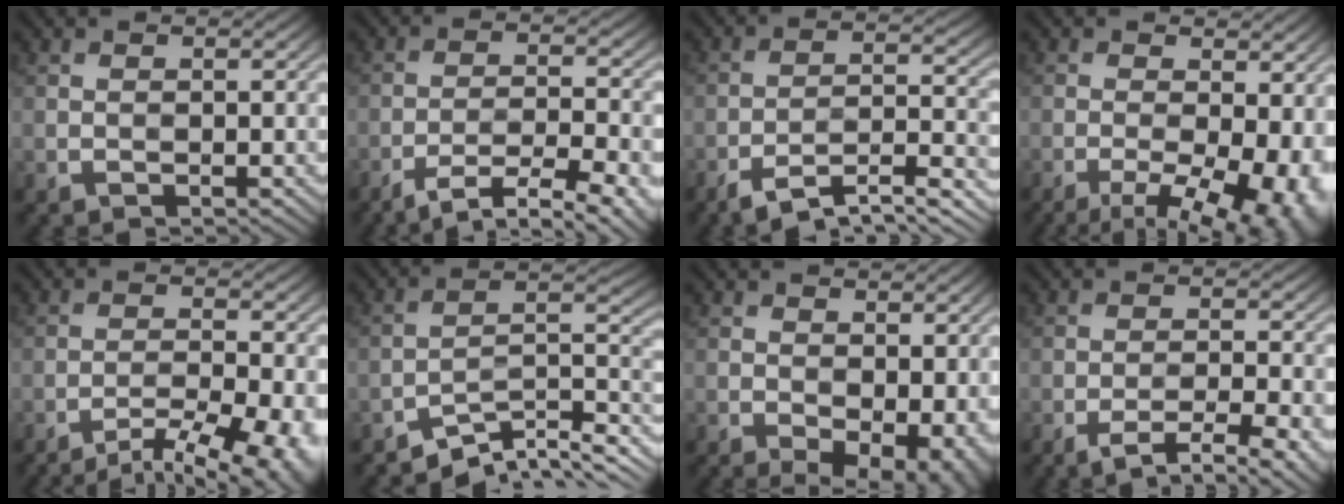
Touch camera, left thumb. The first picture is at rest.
{"total": 9.0, "force": [-6.4, 2.2, 6.0], "torque": [-0.107, -0.005, -0.098]}
{"total": 9.5, "force": [-7.2, 2.2, 5.8], "torque": [-0.100, 0.002, -0.117]}
{"total": 12.7, "force": [-4.9, 5.4, 10.4], "torque": [-0.145, -0.018, -0.053]}
{"total": 10.5, "force": [-7.7, 2.8, 6.7], "torque": [-0.107, -0.009, -0.094]}
{"total": 9.5, "force": [-6.3, 3.2, 6.4], "torque": [-0.087, -0.003, -0.116]}
{"total": 7.1, "force": [-1.5, 4.0, 5.6], "torque": [-0.072, -0.017, -0.015]}
{"total": 7.3, "force": [-4.7, 1.7, 5.4], "torque": [-0.092, 0.000, -0.064]}